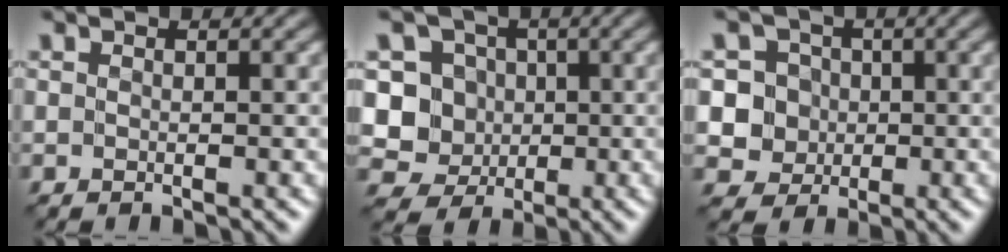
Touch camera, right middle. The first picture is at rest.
{"total": 6.8, "force": [0.5, 6.5, 1.9], "torque": [-0.029, 0.033, -0.010]}
{"total": 6.5, "force": [0.4, 6.3, 1.6], "torque": [-0.027, 0.028, -0.001]}